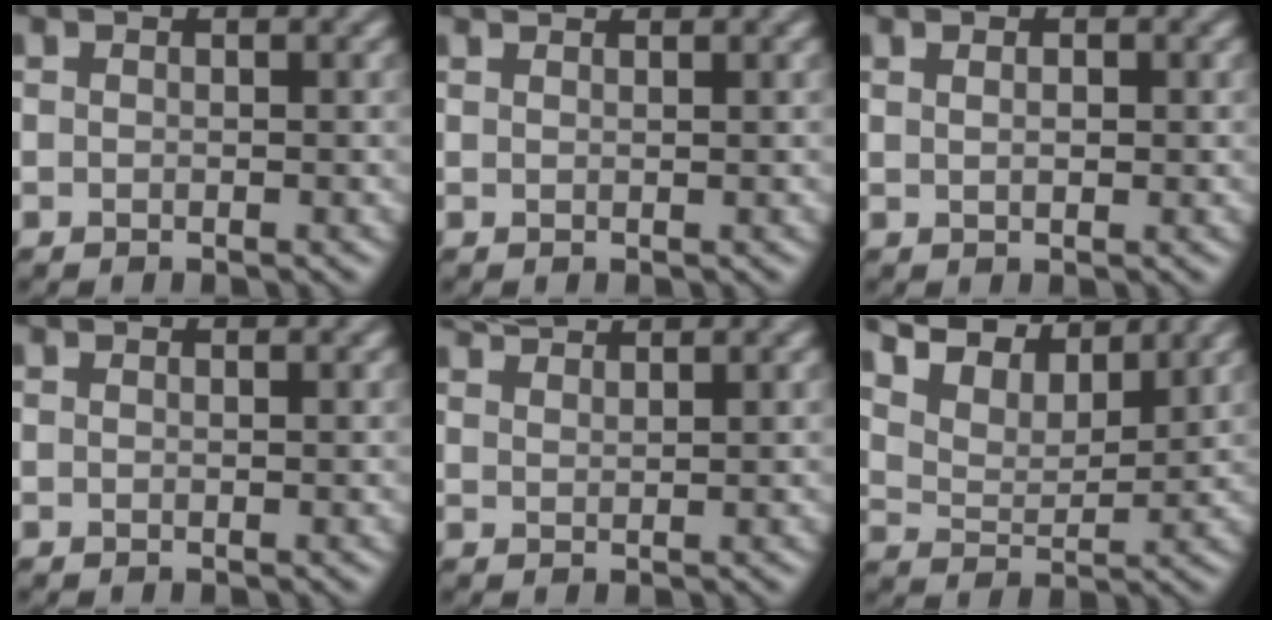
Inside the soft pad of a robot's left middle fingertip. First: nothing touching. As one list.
[{"total": 2.1, "force": [1.9, 0.6, 0.8], "torque": [0.000, 0.004, 0.003]}, {"total": 1.3, "force": [0.8, 0.5, 0.8], "torque": [-0.003, 0.001, 0.005]}, {"total": 0.0}, {"total": 2.9, "force": [2.9, 0.2, 0.4], "torque": [-0.005, 0.007, 0.048]}, {"total": 8.6, "force": [7.7, 2.3, 2.9], "torque": [-0.079, 0.005, 0.123]}]